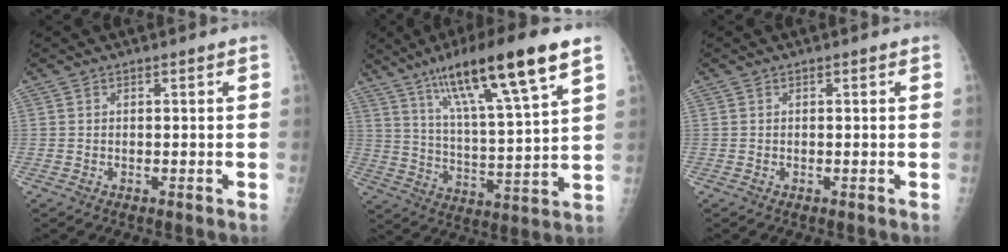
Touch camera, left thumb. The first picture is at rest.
{"total": 19.9, "force": [11.6, 2.6, 15.9], "torque": [-0.258, -0.035, 0.201]}
{"total": 0.0}